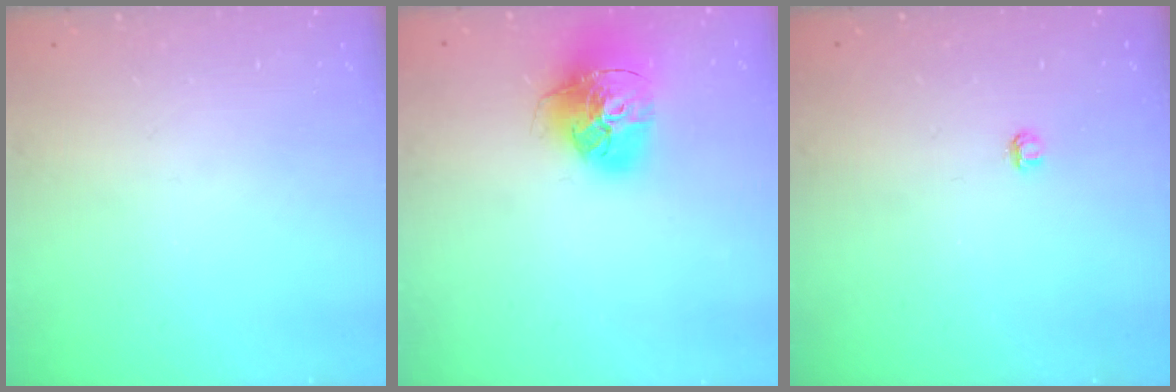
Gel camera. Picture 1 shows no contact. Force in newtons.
{"total": 18.4, "press": 18.3, "slide": 1.8}
{"total": 2.8, "press": 2.8, "slide": 0.3}